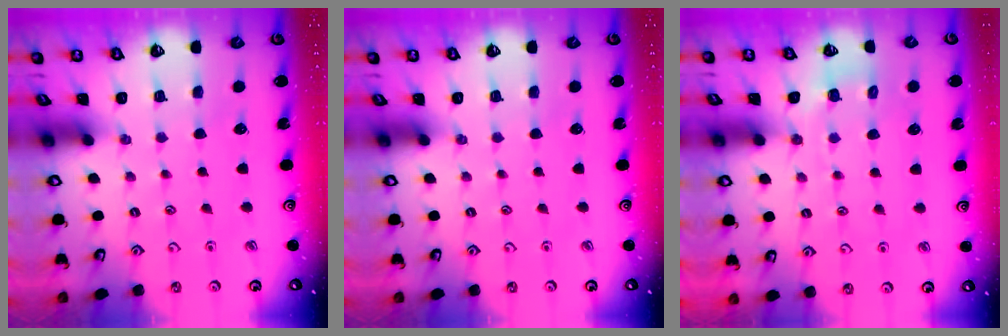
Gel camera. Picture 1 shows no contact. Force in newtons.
{"total": 0.0}
{"total": 4.4, "press": 4.1, "slide": 1.5}